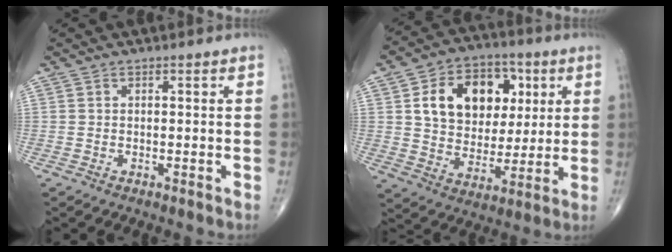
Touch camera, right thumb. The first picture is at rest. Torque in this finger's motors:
{"motor_torque": [0.37, 0.63, 0.32, 0.10, 0.11]}